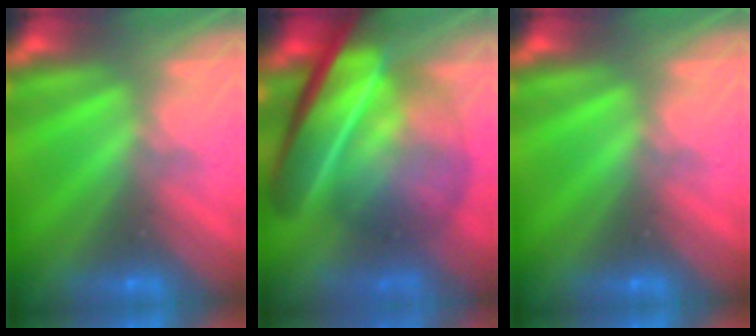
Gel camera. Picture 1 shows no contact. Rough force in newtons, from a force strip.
{"total": 7.5}
{"total": 0.0}